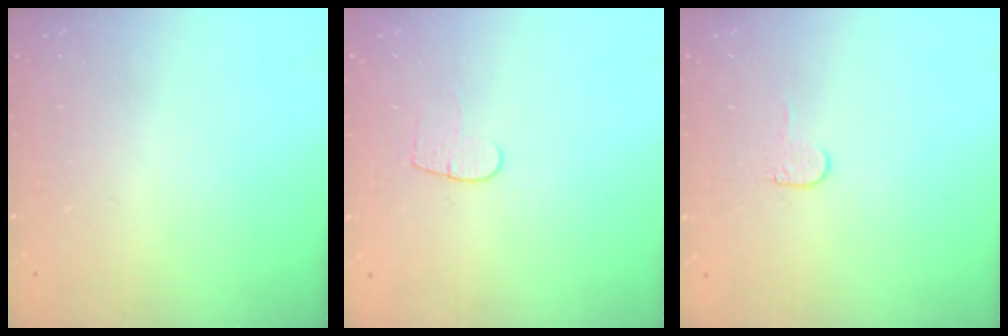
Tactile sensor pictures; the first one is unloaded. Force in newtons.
{"total": 4.5, "press": 4.4, "slide": 0.5}
{"total": 4.5, "press": 4.5, "slide": 0.5}